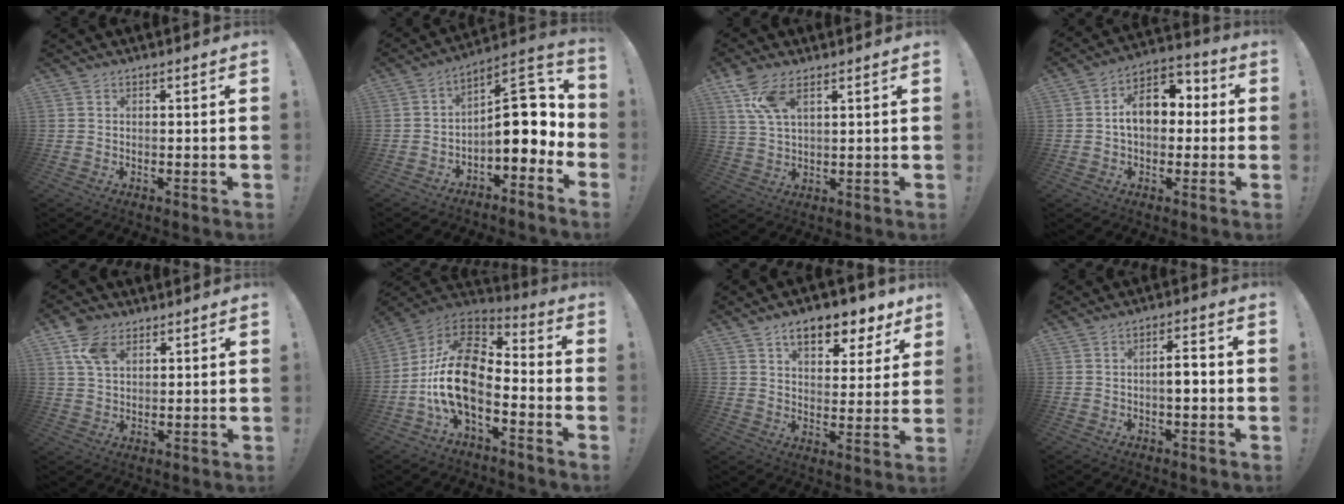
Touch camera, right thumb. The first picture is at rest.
{"total": 11.3, "force": [-1.9, 6.0, 9.4], "torque": [-0.125, 0.006, -0.030]}
{"total": 8.4, "force": [4.9, 3.4, 6.0], "torque": [-0.109, -0.015, 0.092]}
{"total": 12.6, "force": [1.3, 8.7, 9.1], "torque": [-0.129, 0.014, 0.029]}
{"total": 8.4, "force": [4.2, 5.2, 5.1], "torque": [-0.093, -0.004, 0.084]}
{"total": 17.7, "force": [-4.4, 9.8, 14.0], "torque": [-0.273, 0.025, -0.072]}
{"total": 11.2, "force": [7.1, 5.2, 6.9], "torque": [-0.096, -0.042, 0.121]}
{"total": 4.8, "force": [-1.0, 1.4, 4.5], "torque": [-0.071, 0.008, -0.022]}